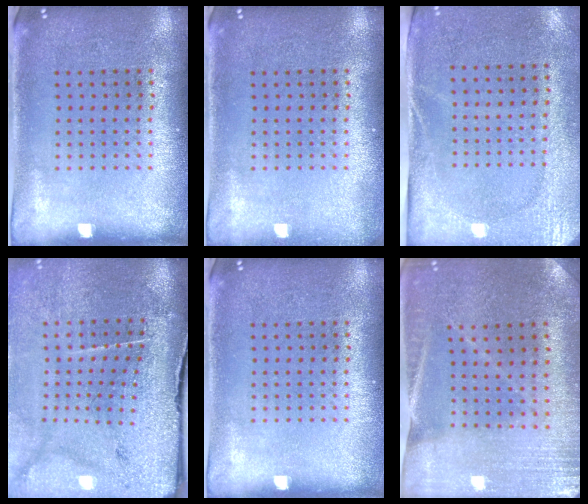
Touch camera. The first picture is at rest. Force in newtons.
{"total": 0.6, "press": 0.5, "slide": 0.2}
{"total": 2.7, "press": 2.2, "slide": 1.5}
{"total": 3.5, "press": 3.2, "slide": 1.4}
{"total": 0.0}
{"total": 0.8, "press": 0.8, "slide": 0.1}